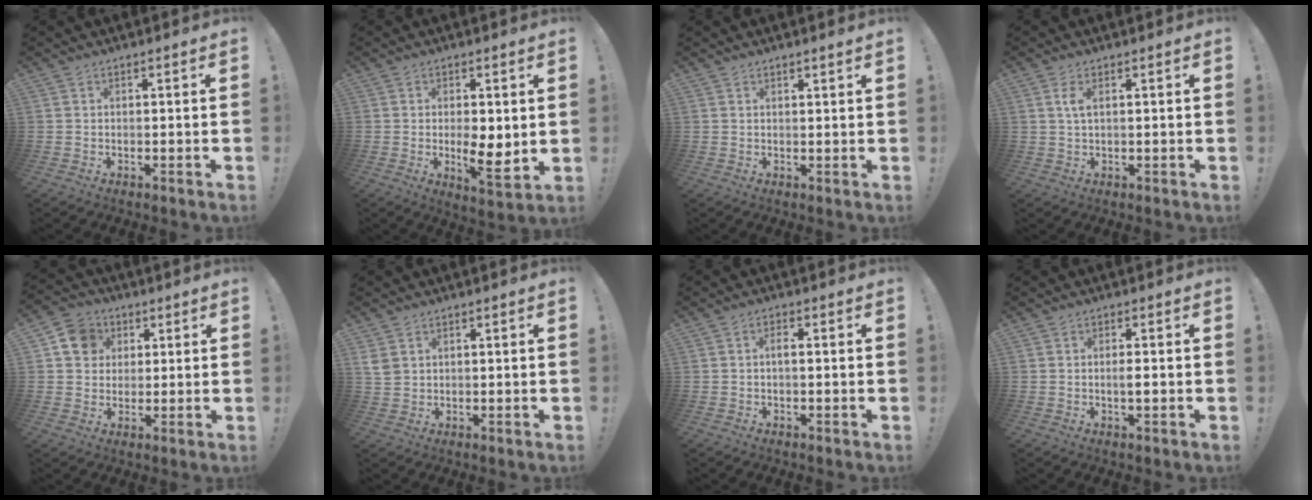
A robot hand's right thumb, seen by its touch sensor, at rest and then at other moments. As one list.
[{"total": 7.1, "force": [0.0, 2.8, 6.5], "torque": [-0.092, -0.015, 0.003]}, {"total": 1.2, "force": [1.0, -0.1, 0.5], "torque": [-0.004, -0.003, 0.018]}, {"total": 3.0, "force": [0.9, 0.9, 2.7], "torque": [-0.051, 0.001, 0.013]}, {"total": 9.9, "force": [2.9, 8.9, 3.2], "torque": [-0.033, -0.006, 0.058]}, {"total": 3.8, "force": [1.7, 2.9, 1.8], "torque": [-0.036, -0.002, 0.033]}, {"total": 1.9, "force": [-0.5, 0.5, 1.7], "torque": [-0.037, 0.007, -0.009]}, {"total": 2.1, "force": [-0.5, 0.3, 2.1], "torque": [-0.034, -0.001, -0.010]}]